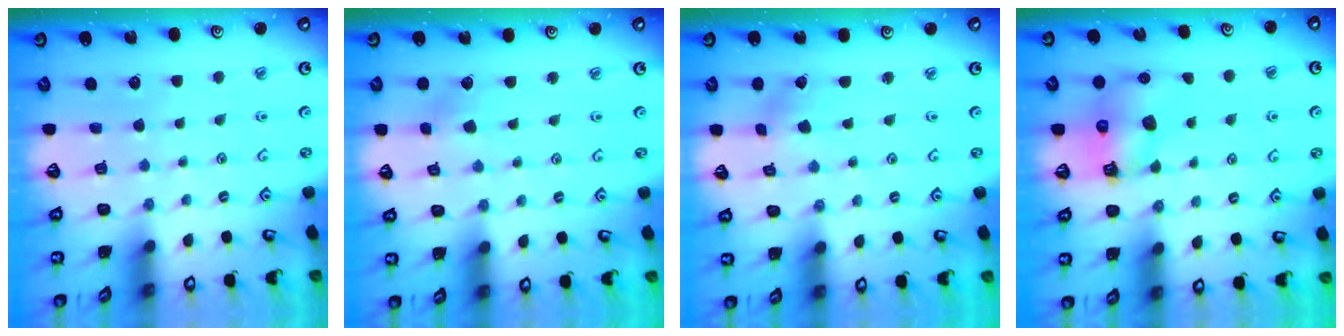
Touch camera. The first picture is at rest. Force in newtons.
{"total": 2.9, "press": 2.9, "slide": 0.4}
{"total": 0.5, "press": 0.5, "slide": 0.1}
{"total": 7.0, "press": 6.9, "slide": 0.4}